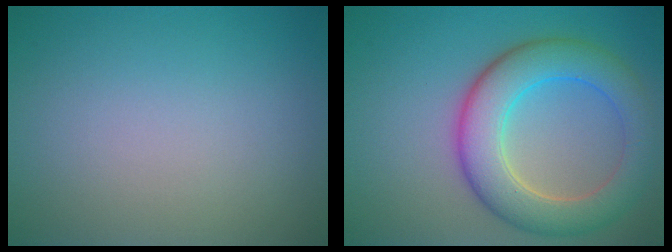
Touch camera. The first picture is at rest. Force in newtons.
{"total": 7.3, "press": 7.3, "slide": 0.4}